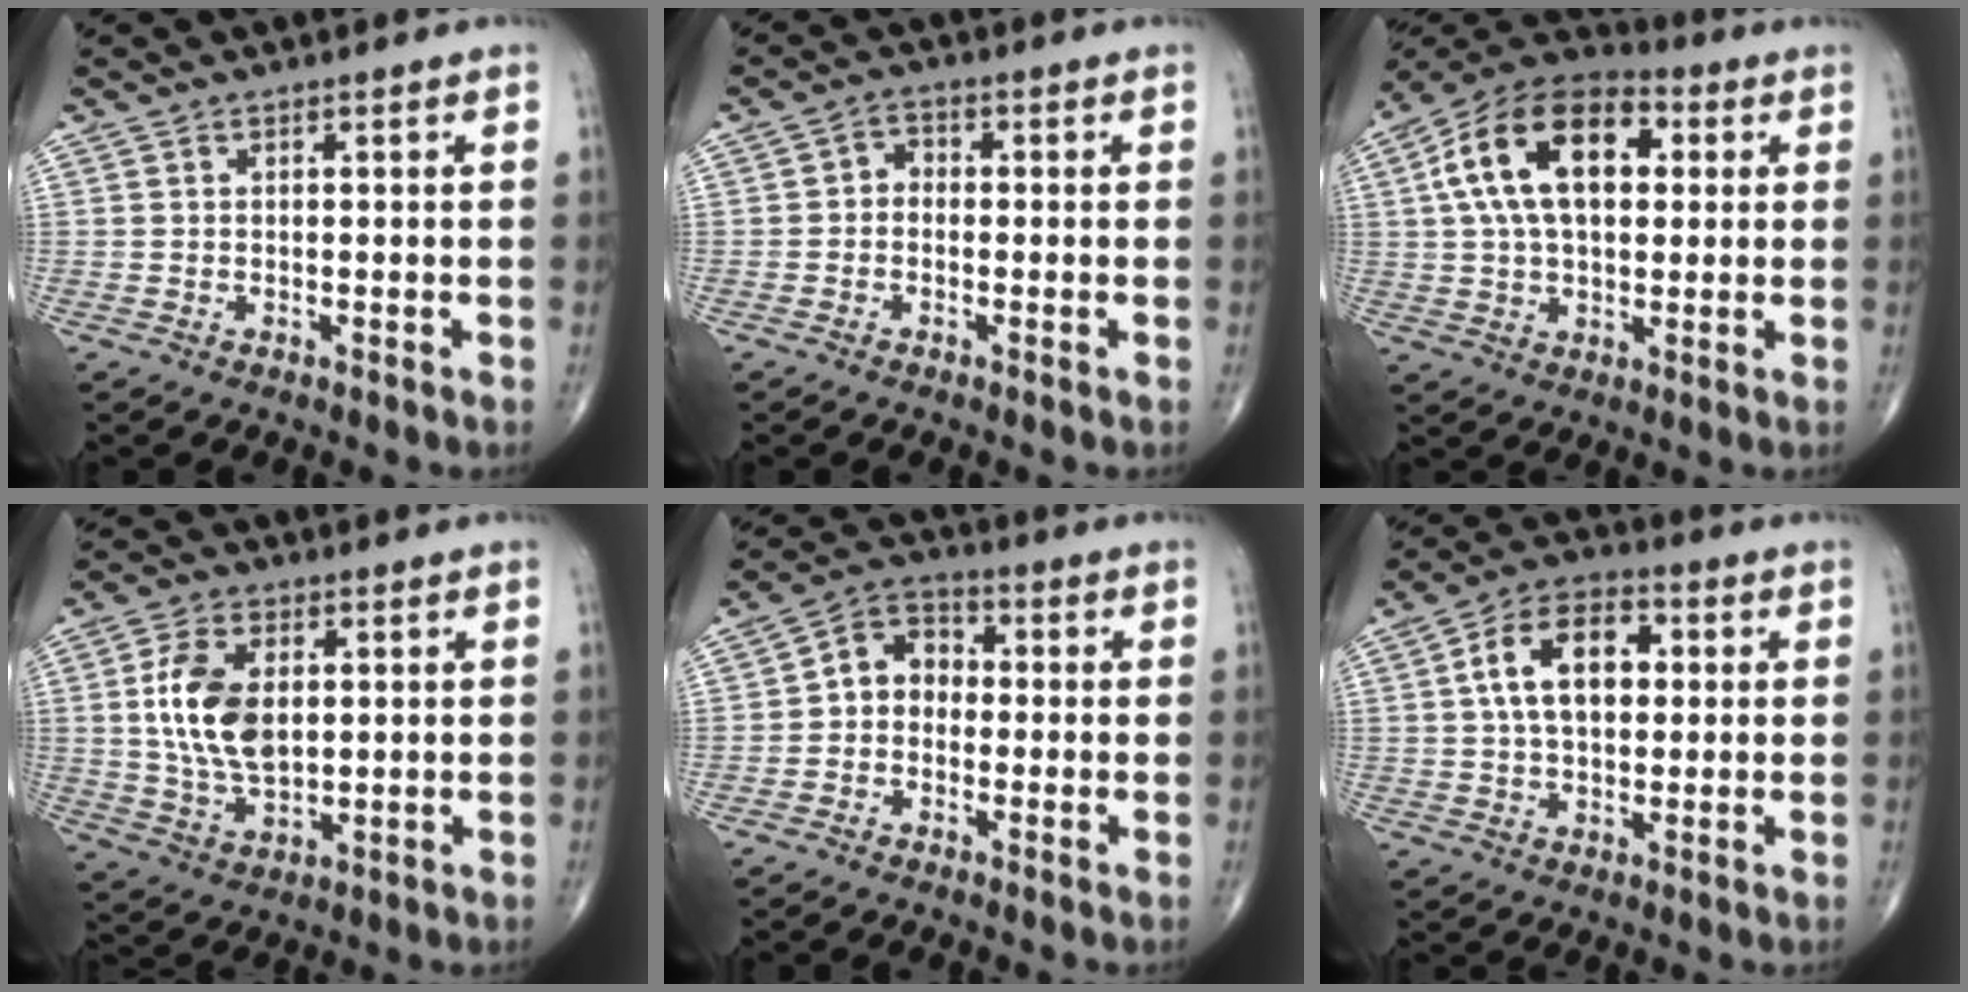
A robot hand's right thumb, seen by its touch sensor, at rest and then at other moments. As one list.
[{"total": 2.5, "force": [-0.5, 2.0, 1.4], "torque": [-0.005, 0.013, -0.022]}, {"total": 18.6, "force": [4.1, 11.0, 14.4], "torque": [-0.234, 0.021, 0.061]}, {"total": 11.9, "force": [1.7, 7.0, 9.5], "torque": [-0.174, -0.007, 0.036]}, {"total": 6.8, "force": [-0.7, 5.5, 3.9], "torque": [-0.037, 0.028, -0.031]}, {"total": 12.3, "force": [2.0, 7.7, 9.4], "torque": [-0.145, 0.020, 0.027]}]